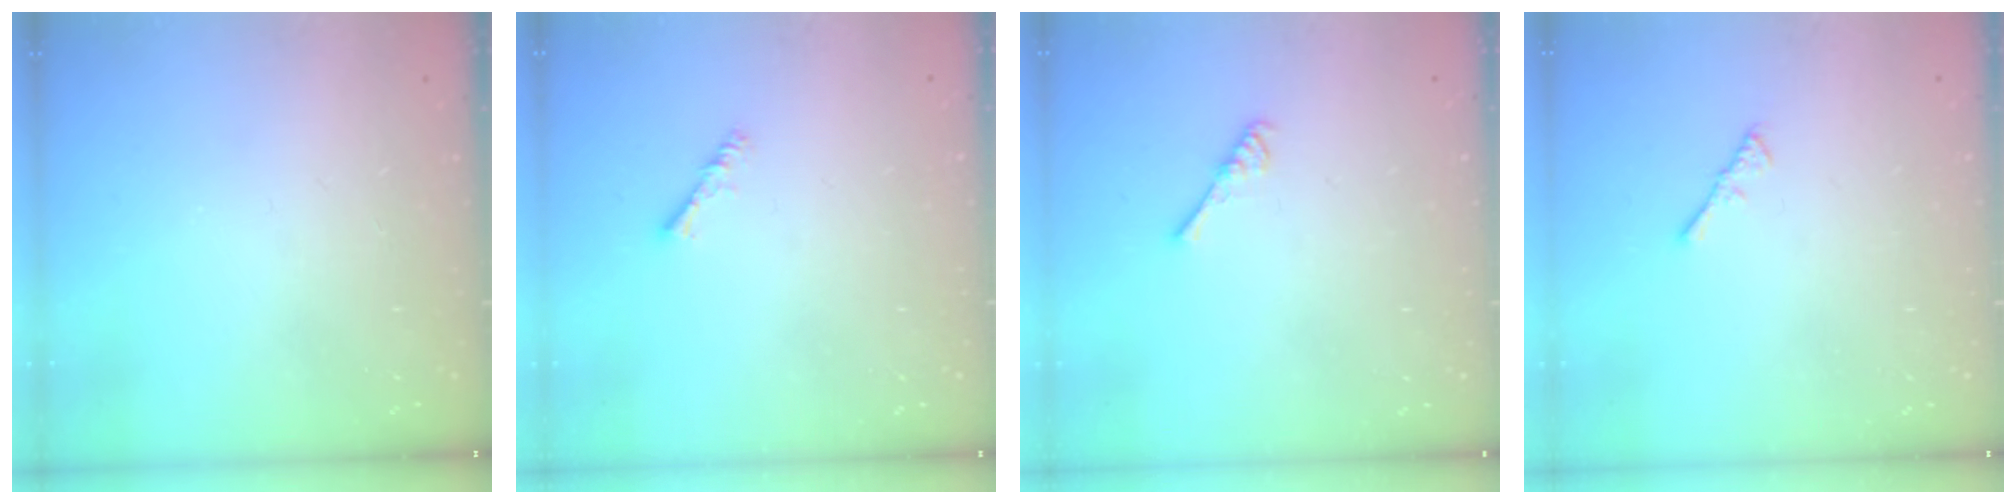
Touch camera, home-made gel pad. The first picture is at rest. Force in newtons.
{"total": 2.3, "press": 2.3, "slide": 0.4}
{"total": 2.6, "press": 2.6, "slide": 0.5}
{"total": 2.2, "press": 2.1, "slide": 0.5}